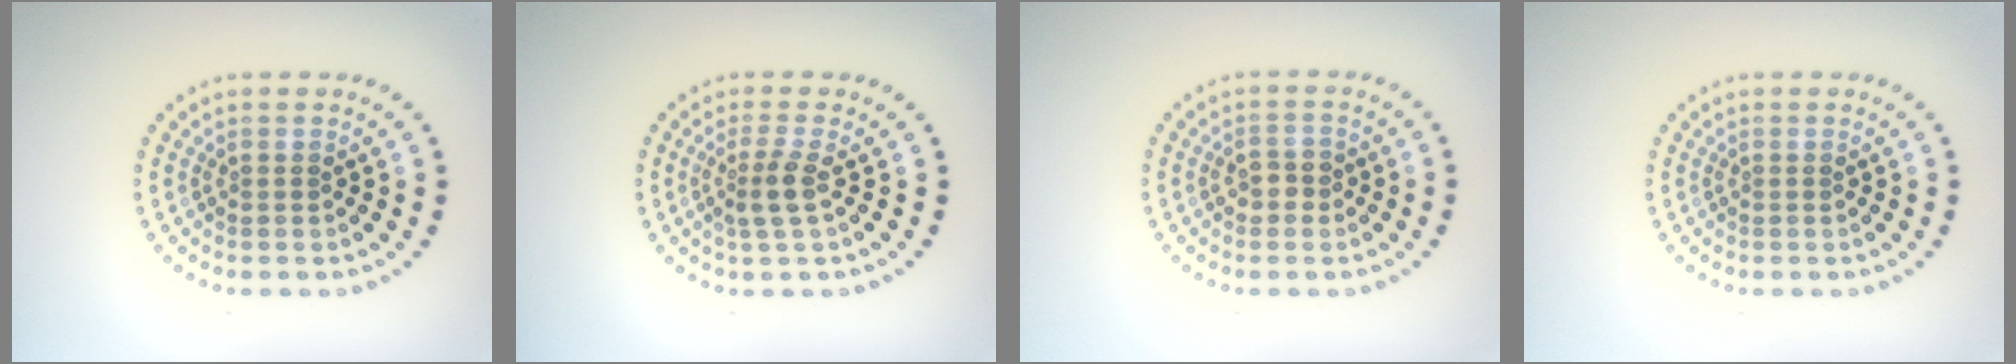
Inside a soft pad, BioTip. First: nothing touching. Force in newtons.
{"total": 2.2, "press": 1.8, "slide": 1.3}
{"total": 1.6, "press": 1.6, "slide": 0.2}
{"total": 0.0}